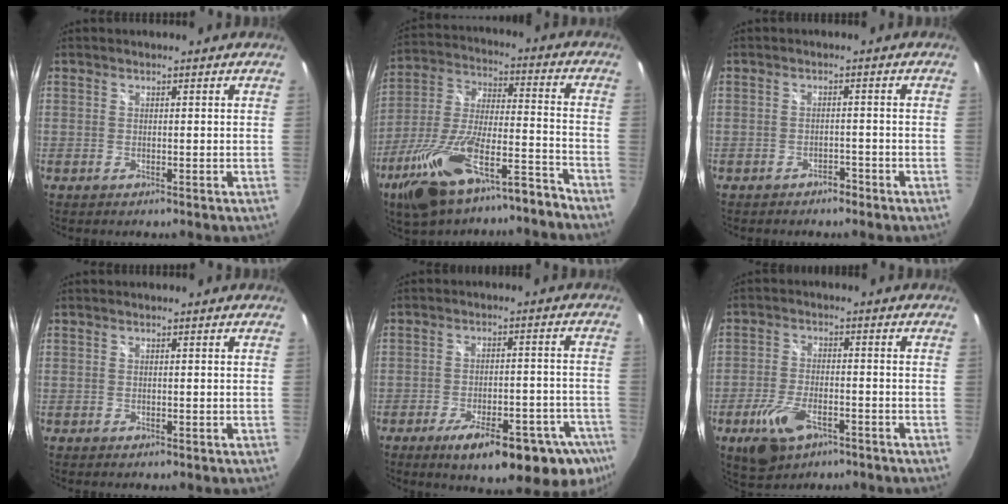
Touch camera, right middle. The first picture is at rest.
{"total": 19.7, "force": [-14.3, 5.4, 12.4], "torque": [-0.252, -0.016, -0.247]}
{"total": 2.1, "force": [-1.7, 1.0, 0.6], "torque": [-0.013, 0.000, -0.025]}
{"total": 0.0}
{"total": 20.0, "force": [-13.3, 6.2, 13.6], "torque": [-0.178, -0.023, -0.172]}
{"total": 9.3, "force": [-5.1, 4.5, 6.4], "torque": [-0.147, -0.017, -0.087]}